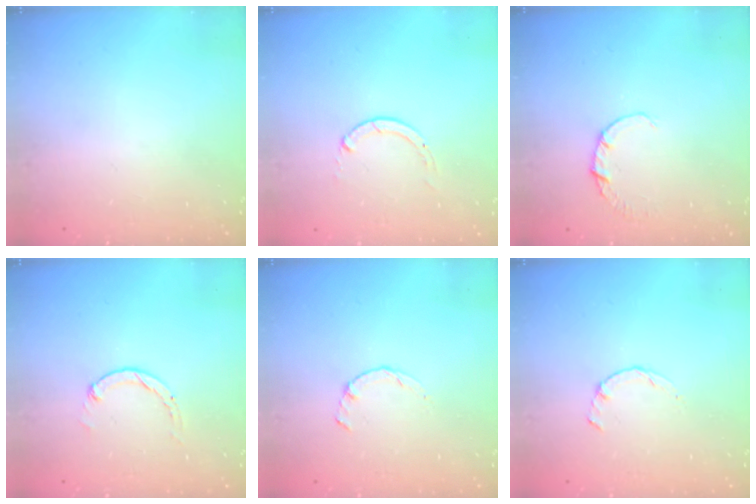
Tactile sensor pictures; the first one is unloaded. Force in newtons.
{"total": 0.0}
{"total": 1.9, "press": 1.9, "slide": 0.3}
{"total": 1.2, "press": 1.2, "slide": 0.3}
{"total": 0.8, "press": 0.7, "slide": 0.2}
{"total": 0.8, "press": 0.7, "slide": 0.2}